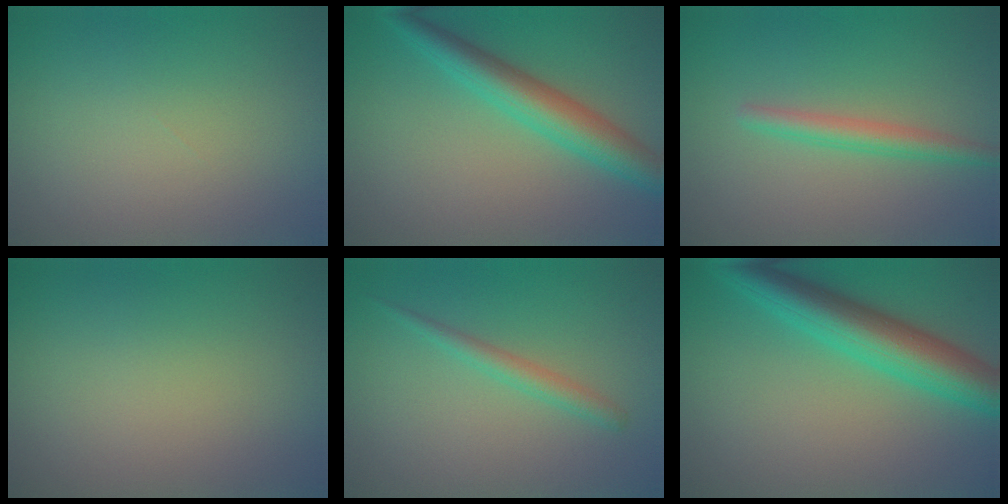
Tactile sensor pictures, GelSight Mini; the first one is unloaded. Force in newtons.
{"total": 4.9, "press": 4.9, "slide": 0.1}
{"total": 2.3, "press": 2.2, "slide": 0.2}
{"total": 0.0}
{"total": 1.7, "press": 1.7, "slide": 0.2}
{"total": 6.9, "press": 6.9, "slide": 0.2}